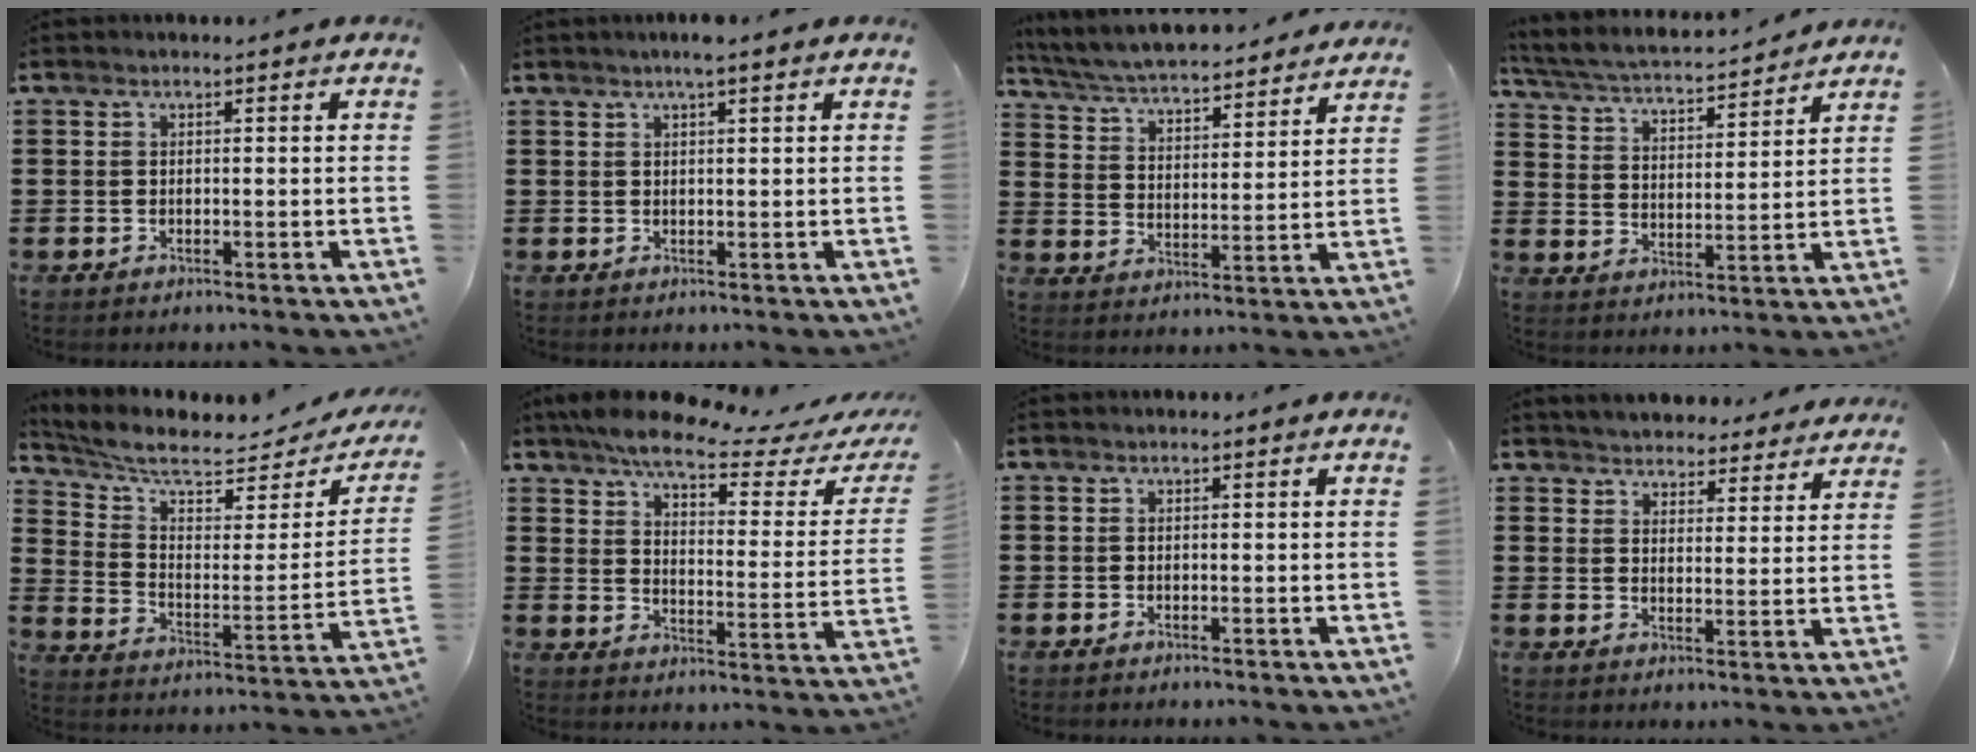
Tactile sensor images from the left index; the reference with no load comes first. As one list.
[{"total": 2.6, "force": [1.9, 0.1, 1.7], "torque": [-0.036, 0.001, 0.035]}, {"total": 5.2, "force": [5.0, -0.1, 1.4], "torque": [-0.050, -0.036, 0.081]}, {"total": 3.7, "force": [3.5, 0.3, 1.3], "torque": [-0.046, -0.027, 0.051]}, {"total": 6.8, "force": [5.5, 1.7, 3.6], "torque": [-0.098, -0.036, 0.094]}, {"total": 7.3, "force": [6.3, 0.8, 3.7], "torque": [-0.094, -0.034, 0.104]}, {"total": 0.0}, {"total": 3.9, "force": [3.9, 0.1, -0.3], "torque": [-0.015, -0.024, 0.069]}]